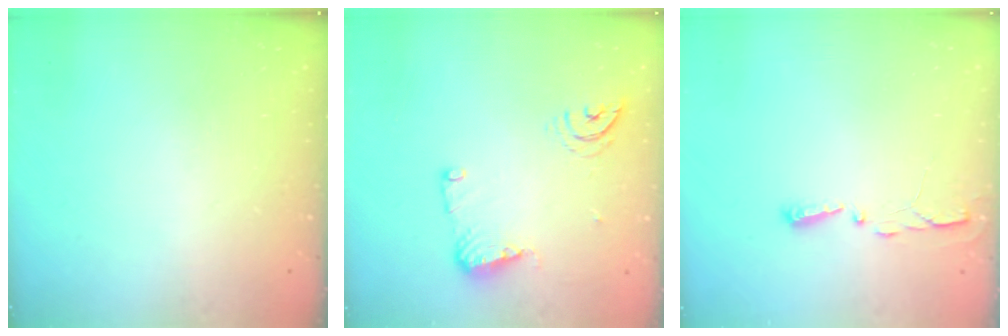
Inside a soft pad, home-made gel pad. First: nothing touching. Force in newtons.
{"total": 10.0, "press": 10.0, "slide": 0.8}
{"total": 3.5, "press": 3.5, "slide": 0.5}